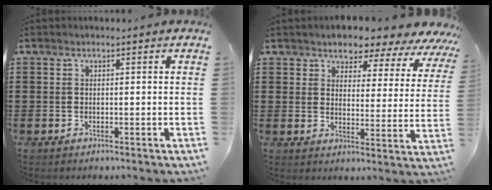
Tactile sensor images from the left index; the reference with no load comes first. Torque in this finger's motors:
{"motor_torque": [2.14, 0.00, 0.74, 0.10]}